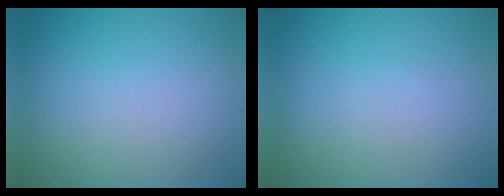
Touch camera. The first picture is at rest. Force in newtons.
{"total": 0.0}